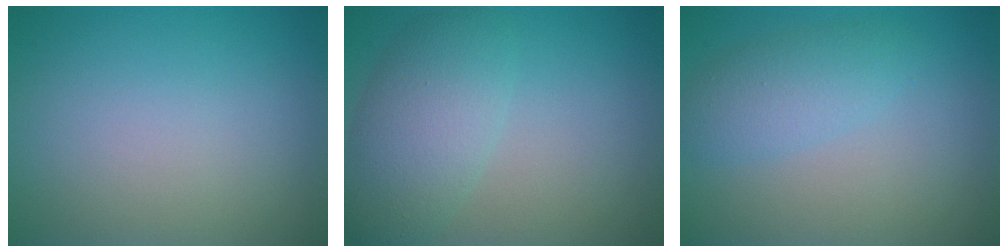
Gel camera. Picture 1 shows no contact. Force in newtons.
{"total": 4.8, "press": 4.8, "slide": 0.1}
{"total": 2.8, "press": 2.8, "slide": 0.1}